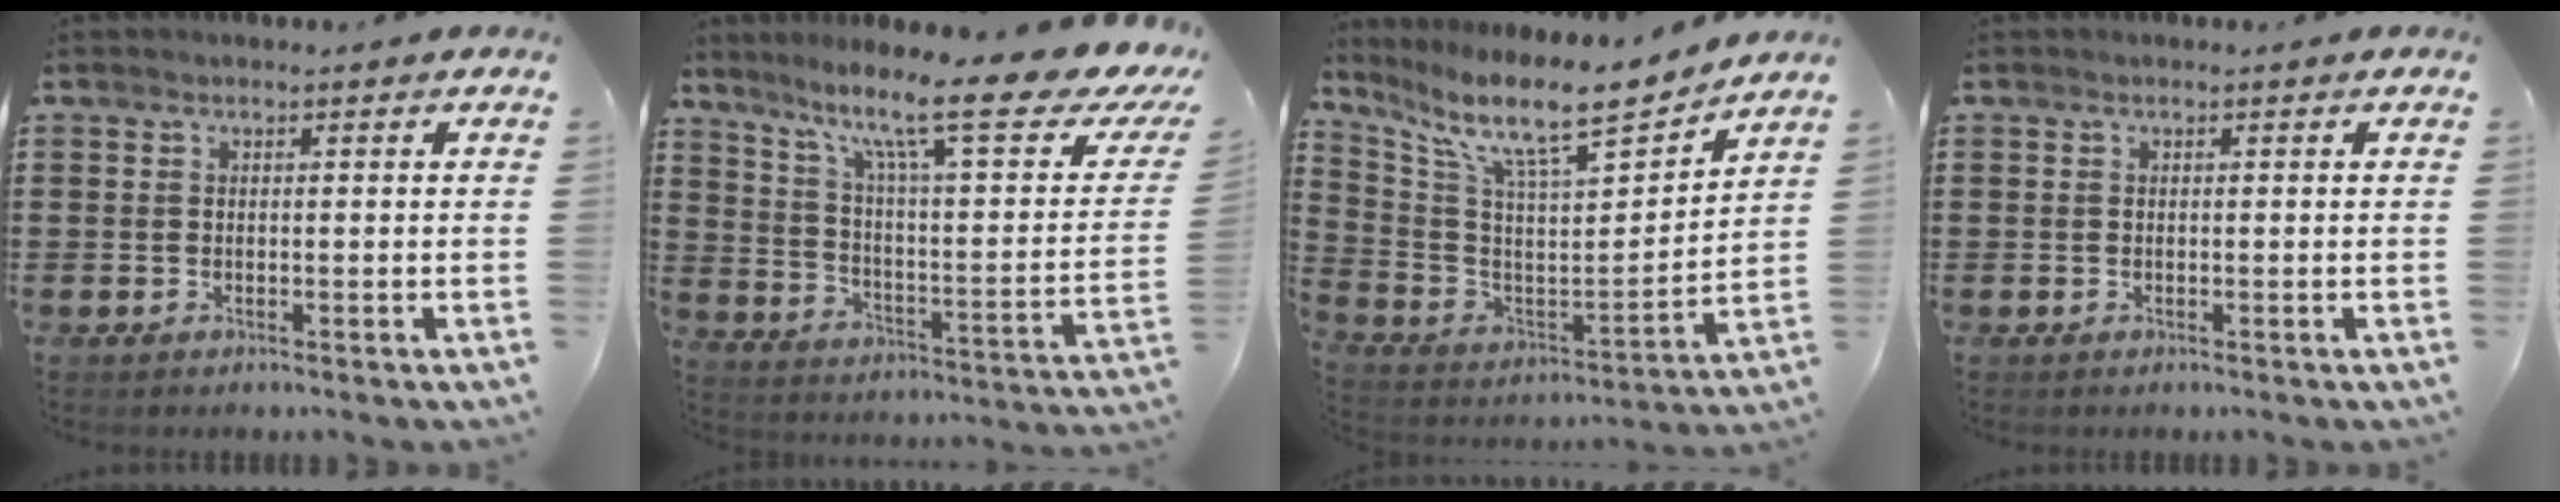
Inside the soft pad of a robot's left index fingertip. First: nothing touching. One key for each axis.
{"total": 15.9, "fx": 10.6, "fy": 2.3, "fz": 11.6, "tx": -0.211, "ty": -0.062, "tz": 0.163}
{"total": 10.8, "fx": 8.6, "fy": 1.6, "fz": 6.3, "tx": -0.141, "ty": -0.060, "tz": 0.136}
{"total": 0.0}